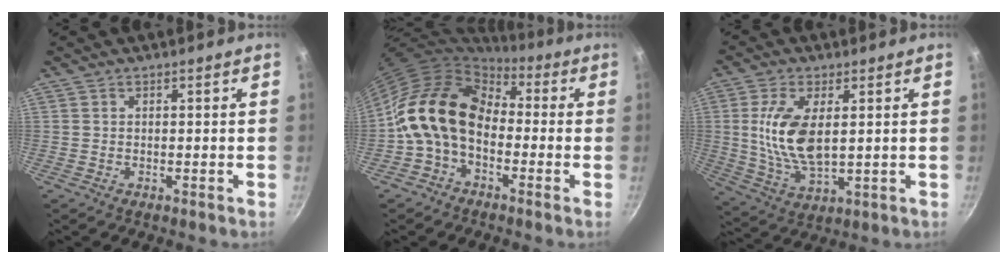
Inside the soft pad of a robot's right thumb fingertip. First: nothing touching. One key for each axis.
{"total": 14.3, "fx": -0.7, "fy": 10.2, "fz": 10.0, "tx": -0.155, "ty": 0.034, "tz": -0.033}
{"total": 11.9, "fx": 1.7, "fy": 5.7, "fz": 10.2, "tx": -0.198, "ty": -0.010, "tz": 0.039}